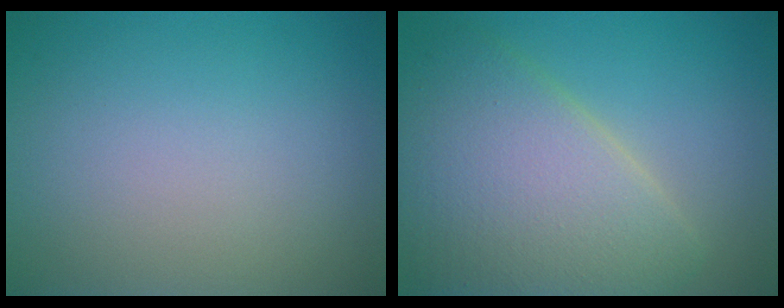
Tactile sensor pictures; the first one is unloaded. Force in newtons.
{"total": 8.6, "press": 8.6, "slide": 0.4}